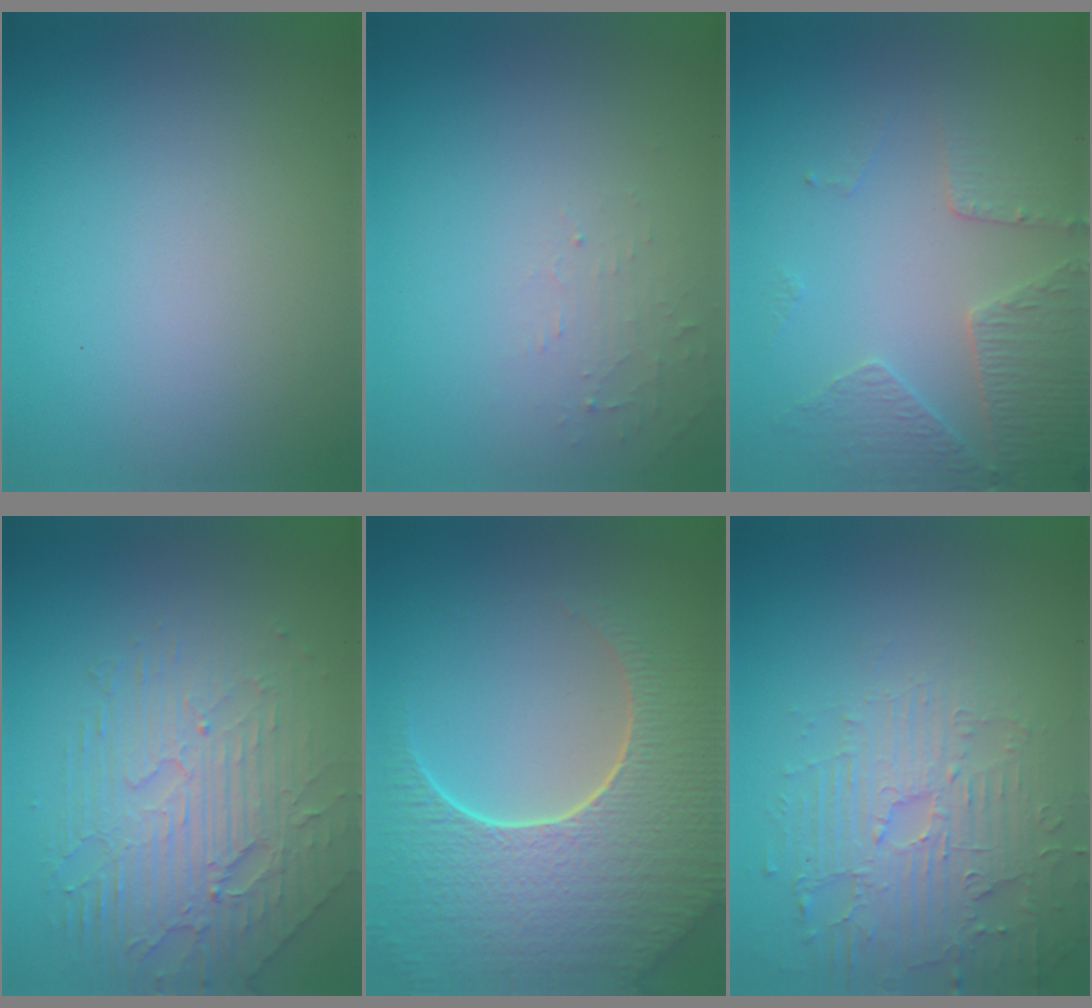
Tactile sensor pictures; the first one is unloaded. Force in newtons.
{"total": 1.2, "press": 1.2, "slide": 0.3}
{"total": 3.6, "press": 3.2, "slide": 1.5}
{"total": 5.9, "press": 4.5, "slide": 3.8}
{"total": 9.4, "press": 6.7, "slide": 6.6}
{"total": 4.8, "press": 4.1, "slide": 2.6}